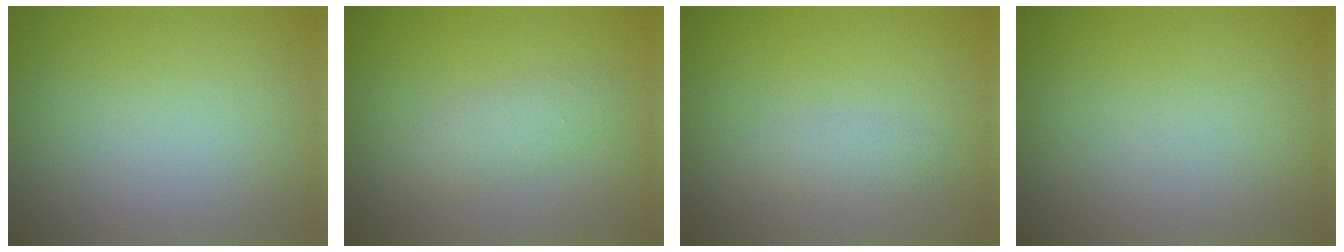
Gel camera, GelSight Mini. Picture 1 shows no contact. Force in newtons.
{"total": 1.9, "press": 1.9, "slide": 0.1}
{"total": 1.3, "press": 1.3, "slide": 0.0}
{"total": 0.0}